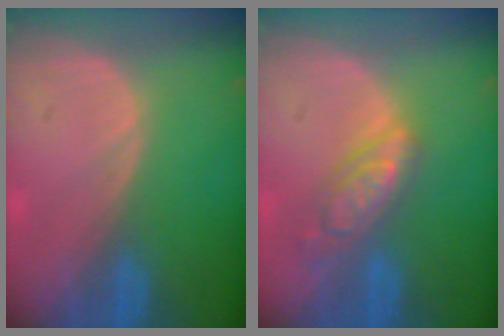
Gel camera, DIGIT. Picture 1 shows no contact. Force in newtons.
{"total": 6.2, "press": 5.5, "slide": 2.9}